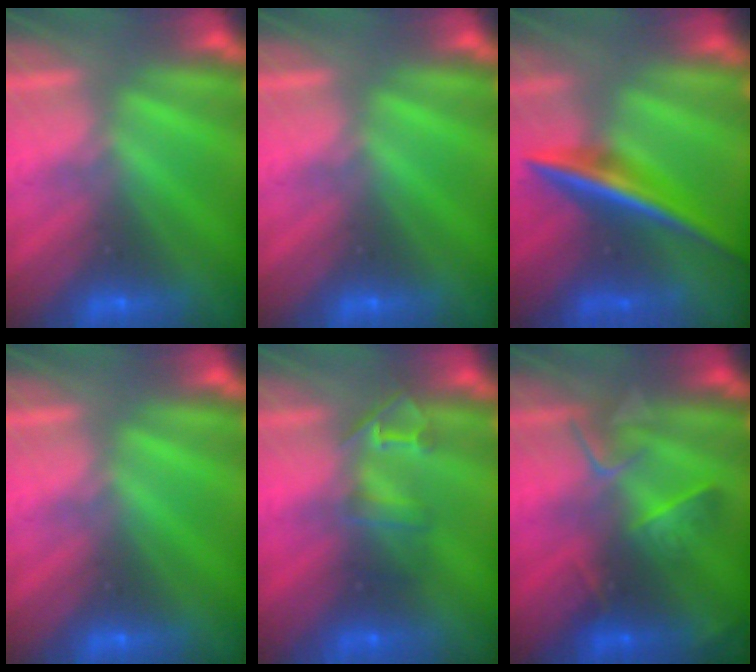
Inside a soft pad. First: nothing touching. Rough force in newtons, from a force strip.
{"total": 0.0}
{"total": 7.6}
{"total": 0.0}
{"total": 2.4}
{"total": 2.6}